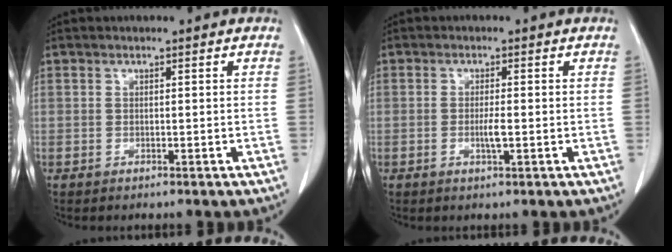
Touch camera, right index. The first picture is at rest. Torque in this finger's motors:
{"motor_torque": [0.60, 0.18, 0.33, 0.05]}